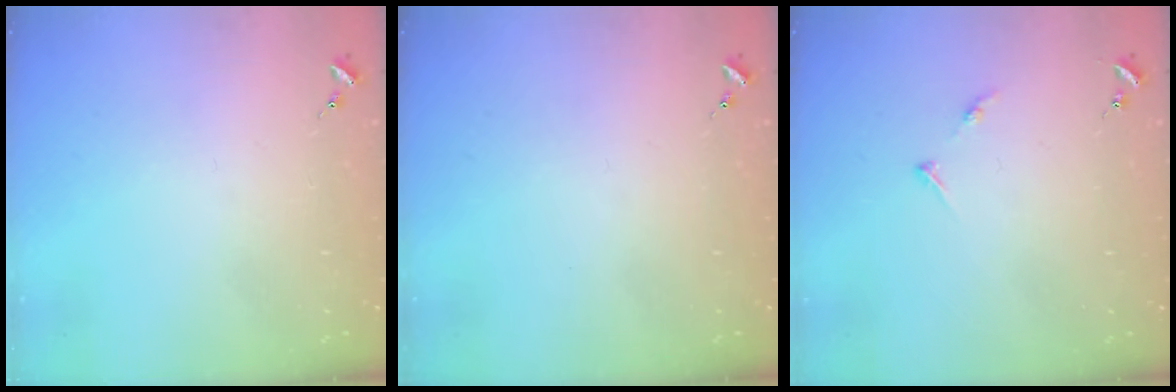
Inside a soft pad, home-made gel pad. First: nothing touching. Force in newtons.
{"total": 0.0}
{"total": 4.0, "press": 3.9, "slide": 0.5}